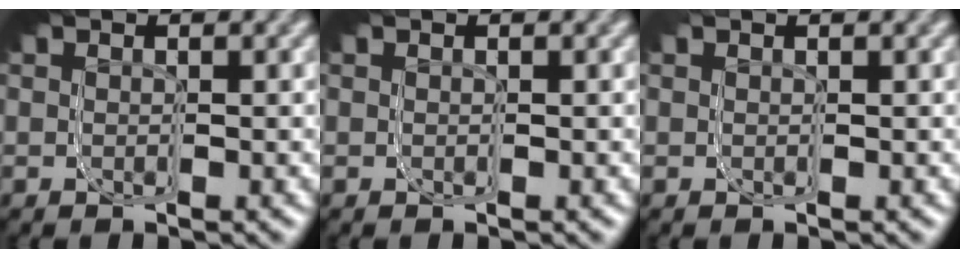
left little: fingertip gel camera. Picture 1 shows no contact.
{"total": 0.7, "force": [-0.1, -0.4, -0.5], "torque": [0.007, -0.001, 0.000]}
{"total": 0.7, "force": [-0.1, -0.4, -0.5], "torque": [0.002, 0.003, 0.002]}